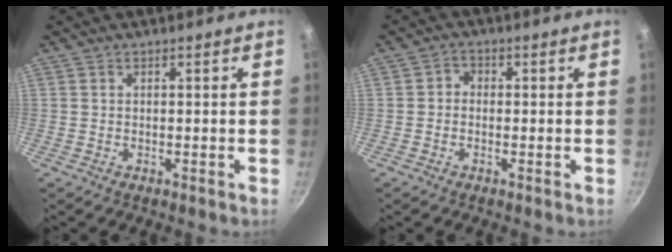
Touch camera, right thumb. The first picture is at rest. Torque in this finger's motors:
{"motor_torque": [-0.31, 0.22, -0.14, 0.04, -0.06]}